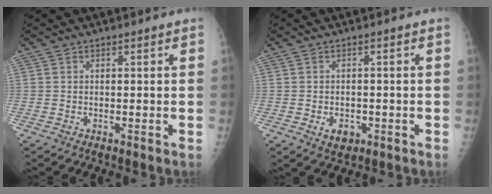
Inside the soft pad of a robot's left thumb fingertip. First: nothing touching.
{"total": 3.5, "force": [-1.2, 2.6, 2.1], "torque": [-0.022, 0.002, -0.010]}